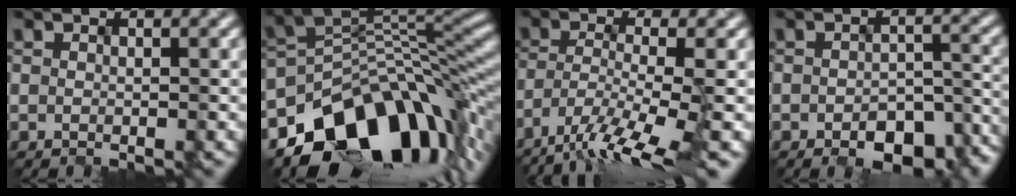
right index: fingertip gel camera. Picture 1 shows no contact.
{"total": 12.8, "force": [-7.5, 8.0, 6.5], "torque": [-0.090, -0.002, -0.132]}
{"total": 7.5, "force": [-5.0, 1.6, 5.4], "torque": [-0.105, -0.014, -0.092]}
{"total": 6.7, "force": [-4.2, 3.4, 3.9], "torque": [-0.048, -0.013, -0.044]}